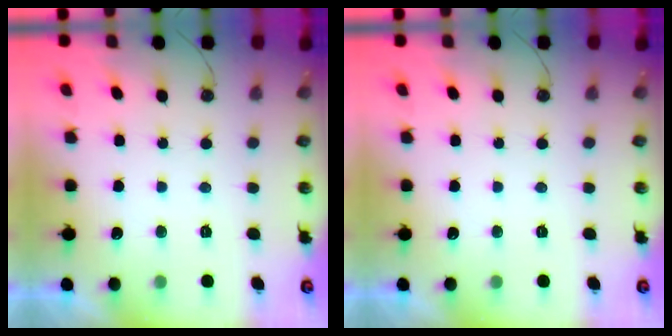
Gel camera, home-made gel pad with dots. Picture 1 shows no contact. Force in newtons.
{"total": 0.0}